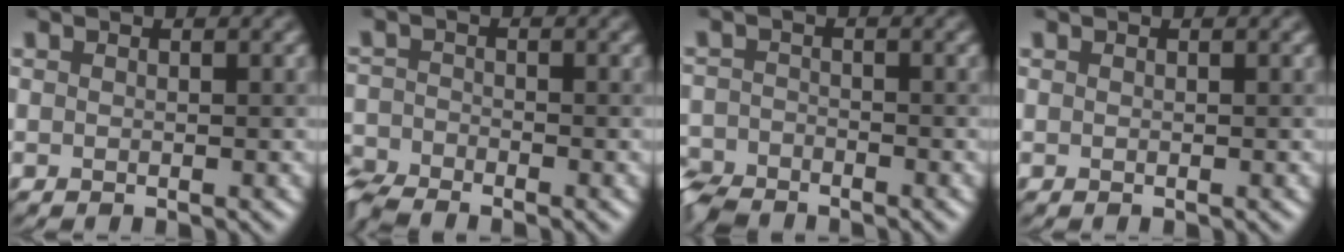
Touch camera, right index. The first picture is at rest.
{"total": 3.7, "force": [-3.4, 0.7, 1.2], "torque": [-0.036, -0.014, -0.080]}
{"total": 3.9, "force": [-3.5, 1.4, 1.0], "torque": [-0.024, -0.006, -0.082]}
{"total": 0.0}